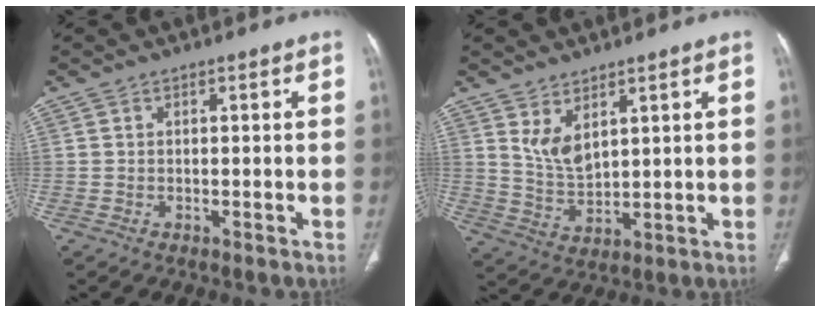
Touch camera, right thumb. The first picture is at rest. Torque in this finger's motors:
{"motor_torque": [0.24, 2.78, -0.12, 0.11, 0.14]}